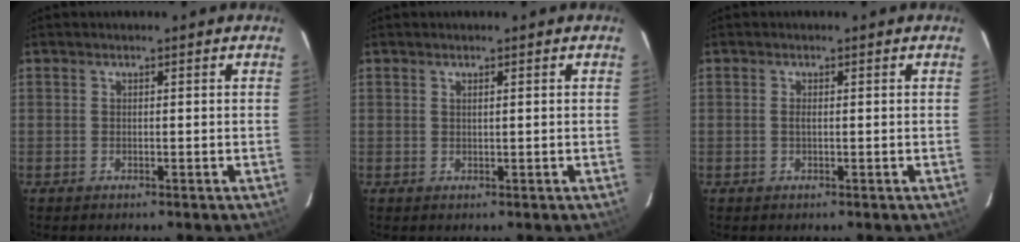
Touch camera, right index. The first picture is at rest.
{"total": 0.6, "force": [0.3, -0.1, 0.5], "torque": [-0.010, 0.003, 0.006]}
{"total": 0.8, "force": [-0.1, 0.0, 0.8], "torque": [-0.016, 0.001, -0.003]}